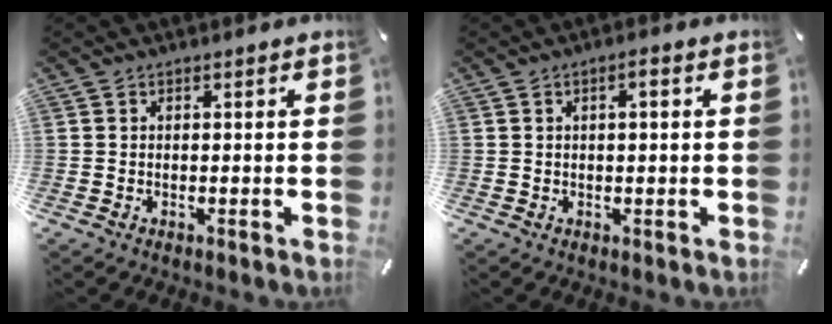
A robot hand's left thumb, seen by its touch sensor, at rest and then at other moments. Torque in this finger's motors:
{"motor_torque": [-0.11, -0.28, 0.02, 0.15, -0.01]}